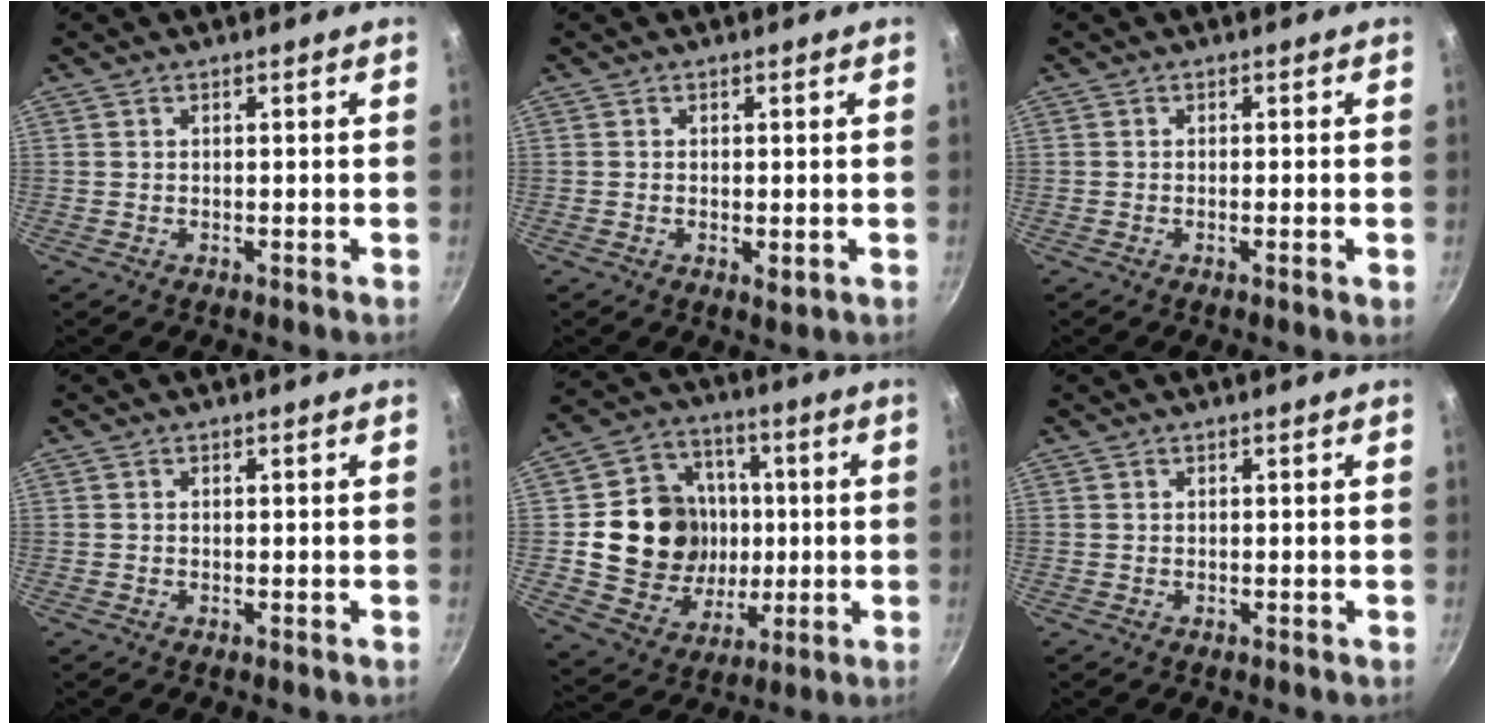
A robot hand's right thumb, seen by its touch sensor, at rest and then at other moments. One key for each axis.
{"total": 1.5, "fx": -0.2, "fy": 0.8, "fz": 1.3, "tx": -0.022, "ty": -0.005, "tz": -0.003}
{"total": 1.4, "fx": -0.5, "fy": 0.0, "fz": 1.3, "tx": -0.025, "ty": -0.002, "tz": -0.011}
{"total": 0.0}
{"total": 18.3, "fx": 0.4, "fy": 16.2, "fz": 8.6, "tx": -0.115, "ty": 0.017, "tz": 0.015}
{"total": 0.0}